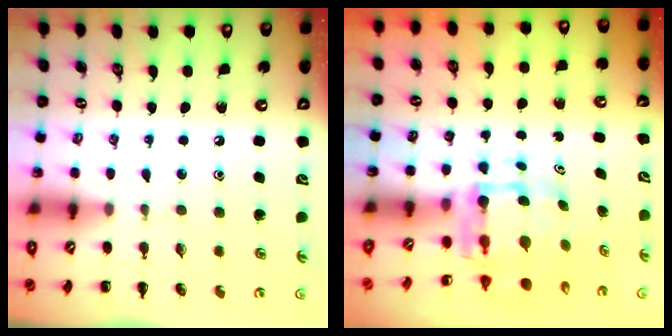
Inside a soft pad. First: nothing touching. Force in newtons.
{"total": 5.6, "press": 5.4, "slide": 1.5}